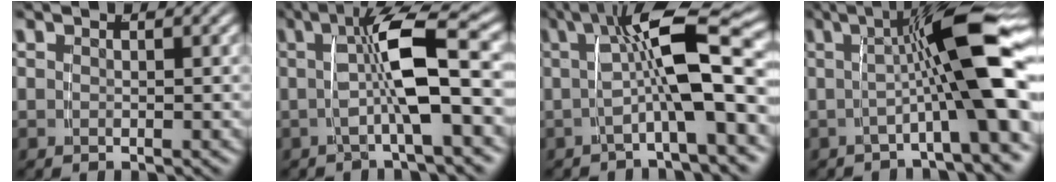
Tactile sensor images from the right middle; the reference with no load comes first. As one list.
[{"total": 5.6, "force": [0.0, 0.7, 5.6], "torque": [-0.088, 0.014, 0.000]}, {"total": 7.7, "force": [0.8, 2.0, 7.4], "torque": [-0.104, 0.020, 0.010]}, {"total": 8.2, "force": [0.0, 0.9, 8.1], "torque": [-0.113, 0.017, -0.003]}]